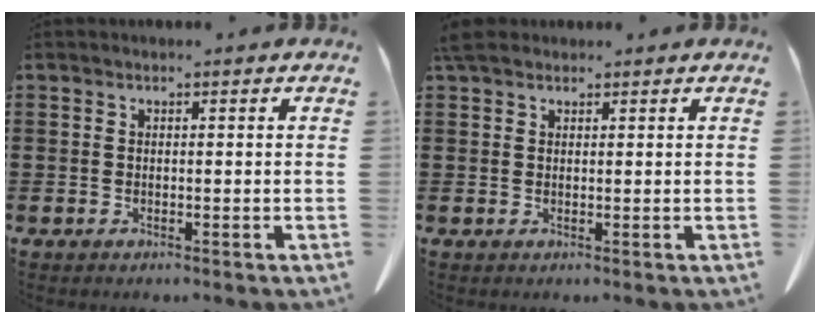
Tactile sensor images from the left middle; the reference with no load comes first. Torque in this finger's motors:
{"motor_torque": [0.88, 0.32, 0.18, 0.07]}